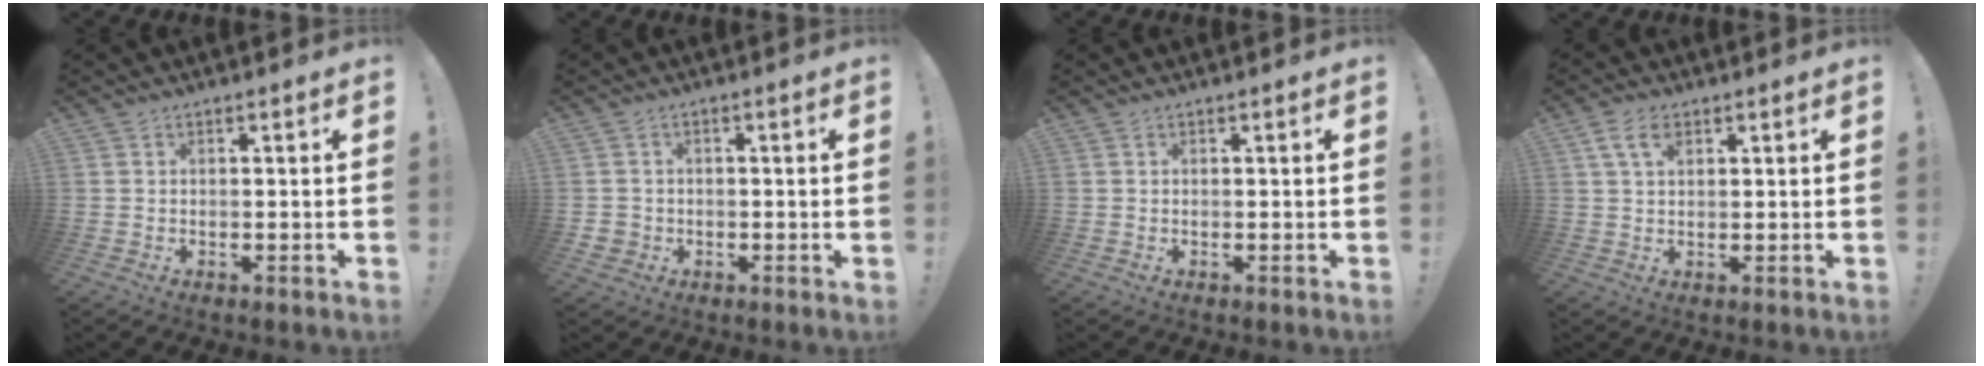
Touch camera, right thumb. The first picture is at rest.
{"total": 2.6, "force": [-0.4, 2.4, 0.7], "torque": [-0.007, 0.003, -0.007]}
{"total": 0.0}
{"total": 5.4, "force": [2.5, 3.2, 3.6], "torque": [-0.068, -0.001, 0.047]}